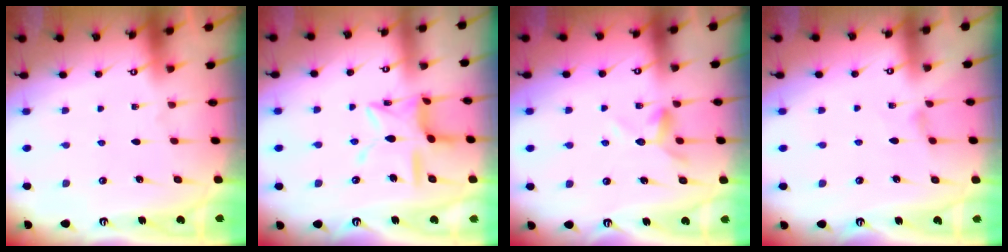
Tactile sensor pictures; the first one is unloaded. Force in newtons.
{"total": 12.6, "press": 12.6, "slide": 0.8}
{"total": 5.2, "press": 5.2, "slide": 0.6}
{"total": 1.8, "press": 1.7, "slide": 0.4}